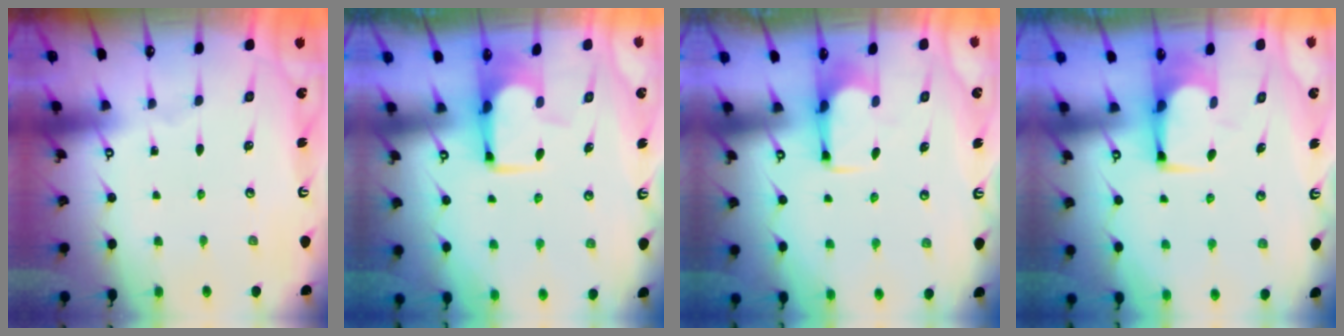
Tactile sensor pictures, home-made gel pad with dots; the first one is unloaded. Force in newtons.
{"total": 3.8, "press": 3.8, "slide": 0.4}
{"total": 2.6, "press": 2.5, "slide": 0.9}
{"total": 1.8, "press": 1.7, "slide": 0.4}